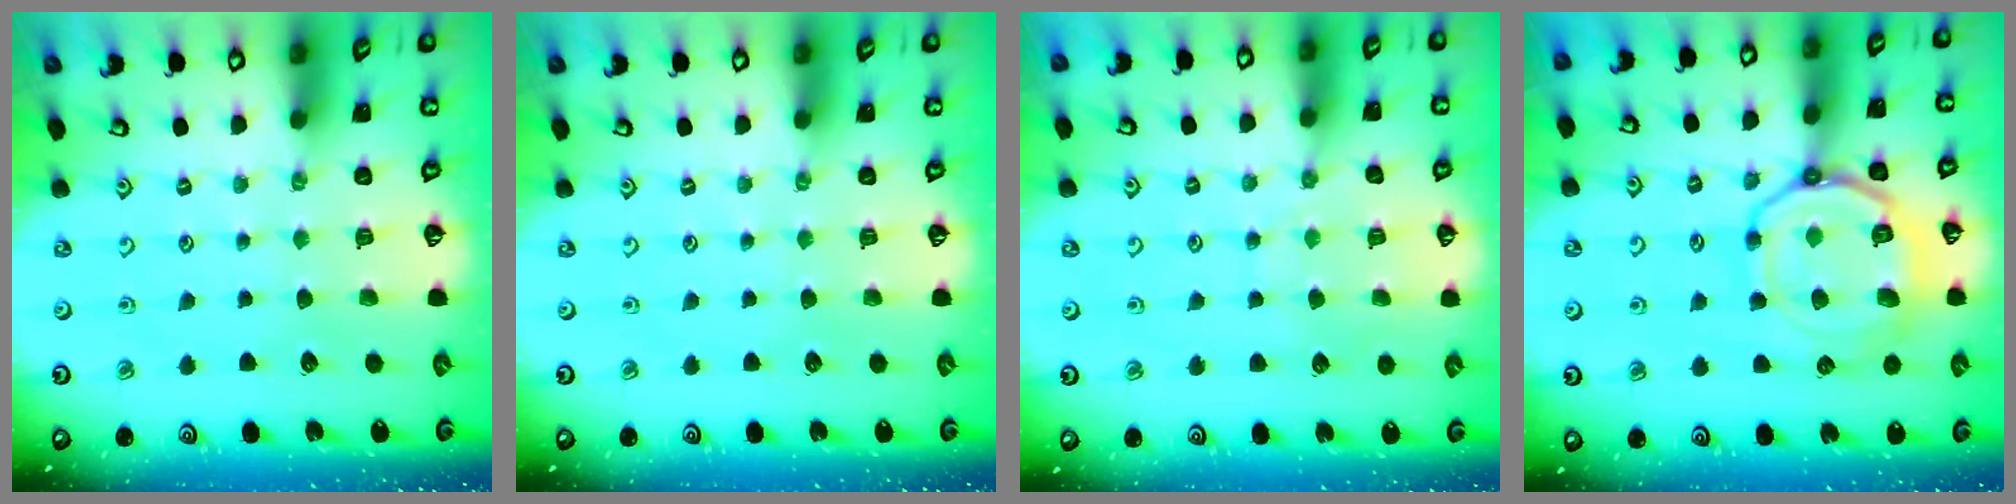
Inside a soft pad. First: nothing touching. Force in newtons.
{"total": 0.0}
{"total": 6.5, "press": 6.5, "slide": 0.8}
{"total": 17.0, "press": 17.0, "slide": 1.6}